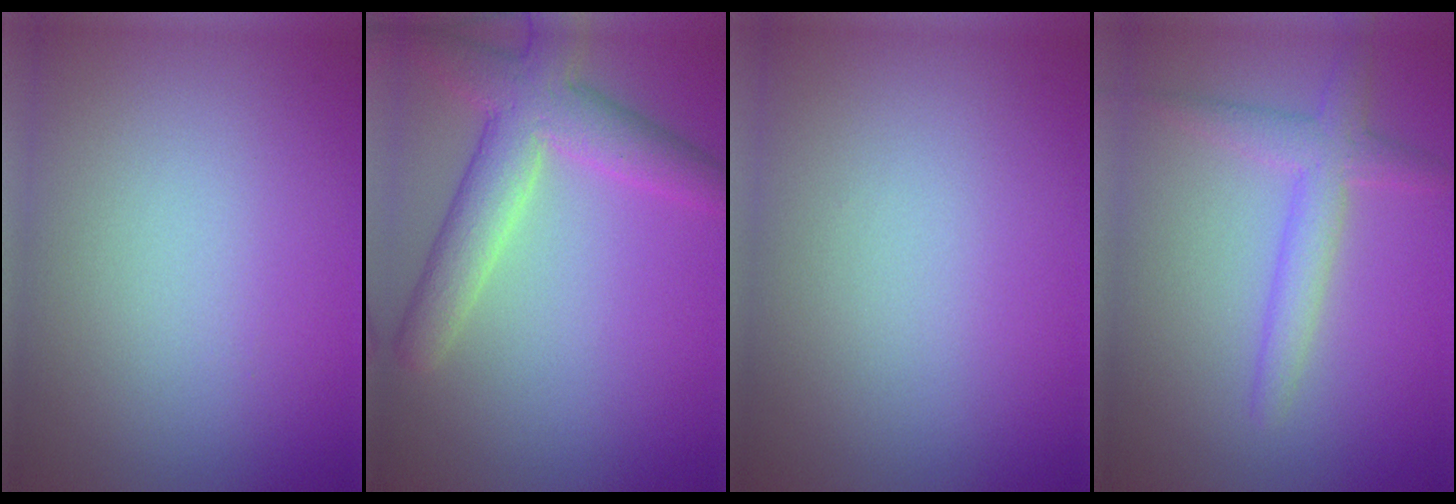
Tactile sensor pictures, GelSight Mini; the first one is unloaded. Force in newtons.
{"total": 5.8, "press": 5.8, "slide": 0.4}
{"total": 0.0}
{"total": 3.0, "press": 3.0, "slide": 0.0}